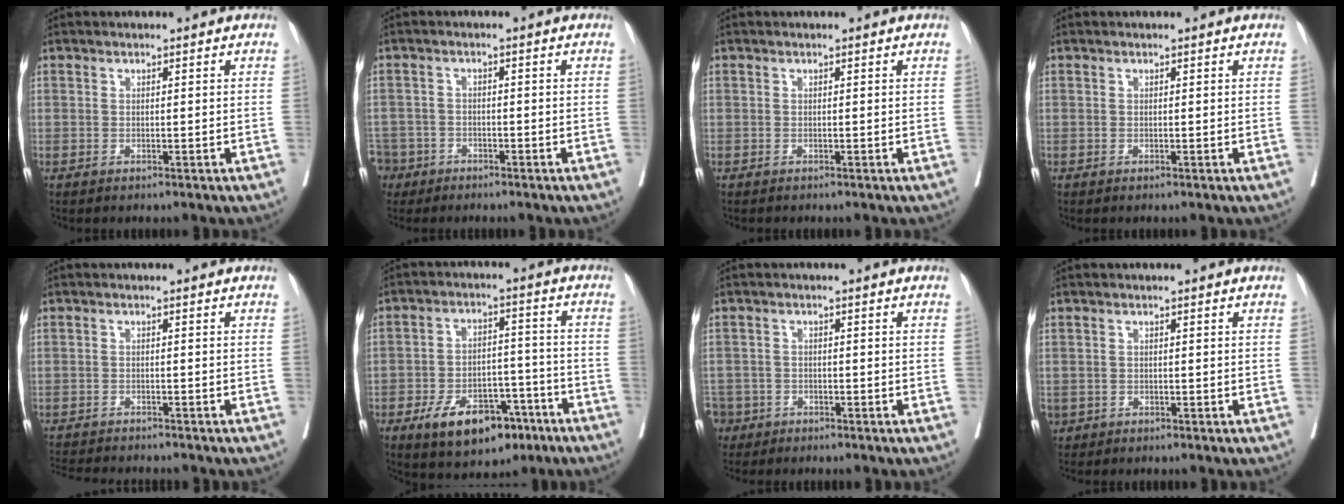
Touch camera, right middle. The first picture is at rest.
{"total": 7.0, "force": [-4.7, 5.1, 0.9], "torque": [-0.036, 0.000, -0.086]}
{"total": 0.0}
{"total": 0.0}
{"total": 9.1, "force": [-8.5, 1.1, 3.1], "torque": [-0.042, -0.009, -0.122]}
{"total": 12.1, "force": [-7.2, 6.2, 7.6], "torque": [-0.113, 0.013, -0.107]}
{"total": 6.8, "force": [-4.3, 5.1, 1.1], "torque": [-0.042, 0.000, -0.077]}
{"total": 1.9, "force": [-1.1, 1.5, 0.6], "torque": [-0.016, -0.001, -0.016]}